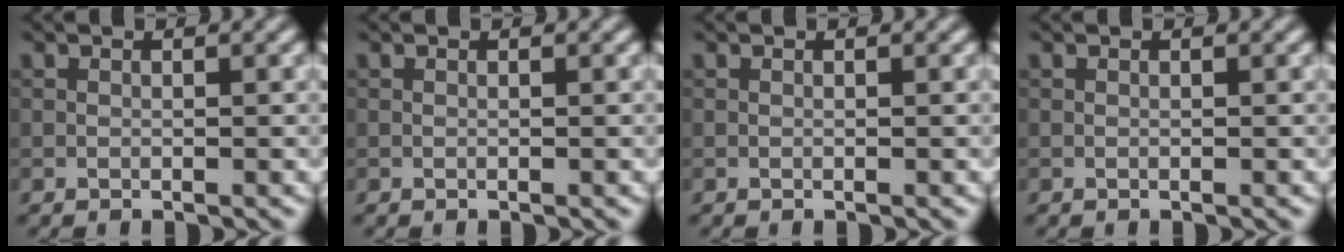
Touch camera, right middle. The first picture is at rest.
{"total": 0.0}
{"total": 0.0}
{"total": 0.0}